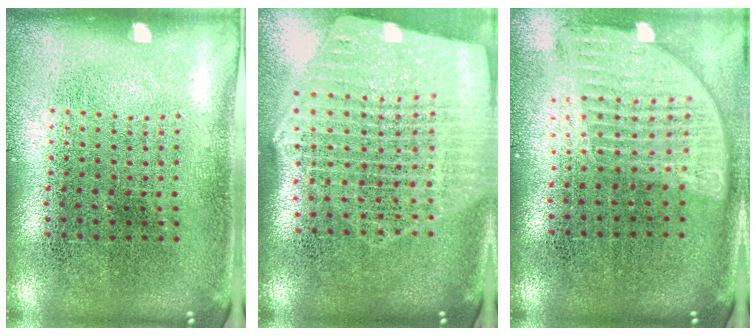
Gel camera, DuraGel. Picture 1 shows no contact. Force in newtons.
{"total": 2.7, "press": 2.3, "slide": 1.4}
{"total": 1.6, "press": 1.4, "slide": 0.8}